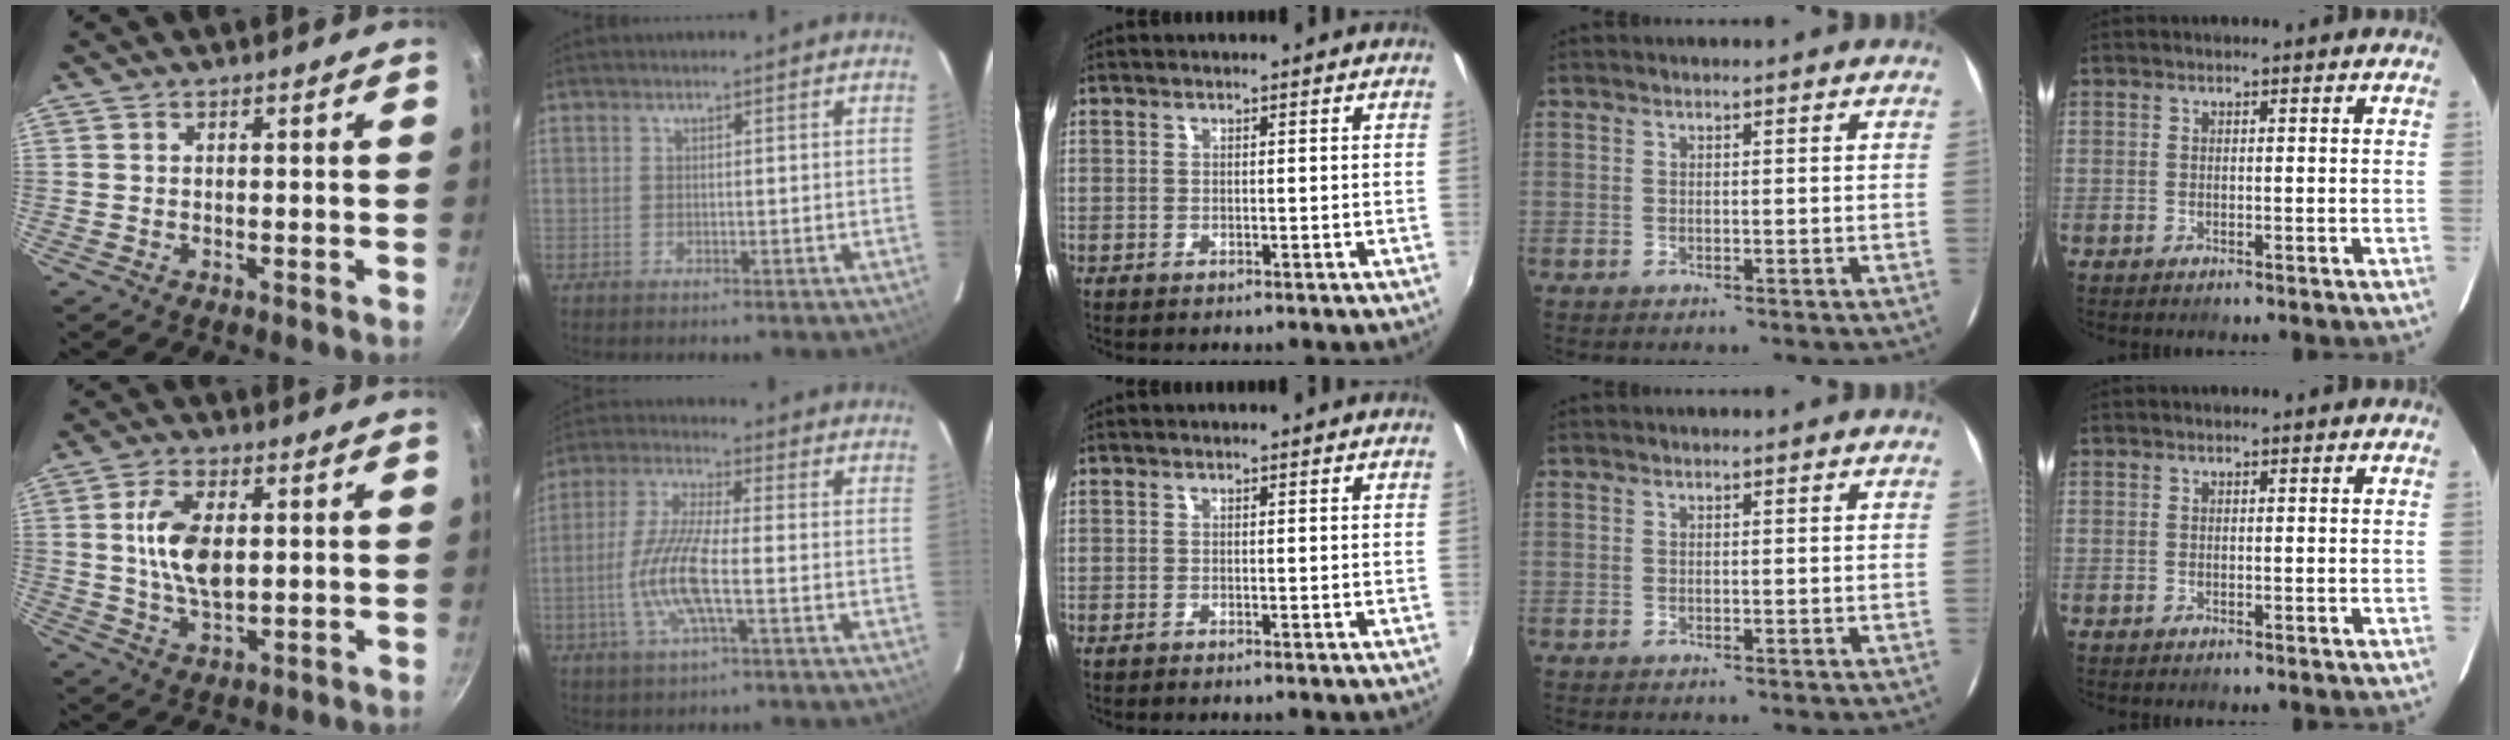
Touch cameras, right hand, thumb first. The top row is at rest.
{"thumb": {"total": 10.2, "force": [1.5, 5.4, 8.5], "torque": [-0.150, -0.005, 0.029]}, "index": {"total": 10.5, "force": [-2.8, 1.6, 9.9], "torque": [-0.211, -0.002, -0.056]}}